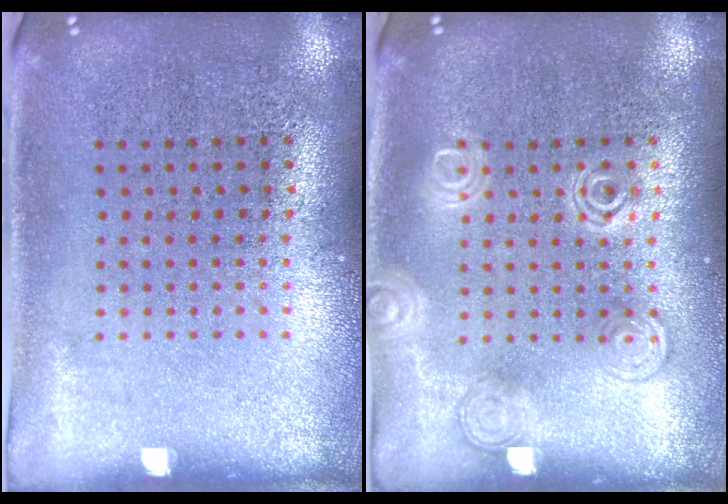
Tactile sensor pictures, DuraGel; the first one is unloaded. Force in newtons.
{"total": 2.3, "press": 2.2, "slide": 0.3}